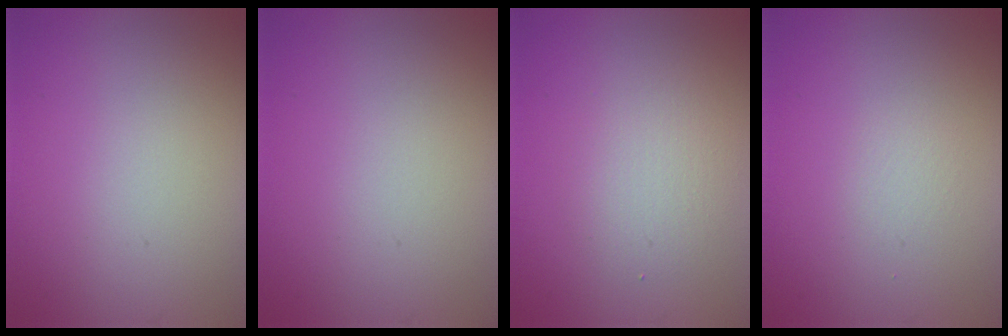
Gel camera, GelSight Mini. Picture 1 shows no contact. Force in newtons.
{"total": 0.0}
{"total": 2.5, "press": 2.5, "slide": 0.1}
{"total": 0.0}